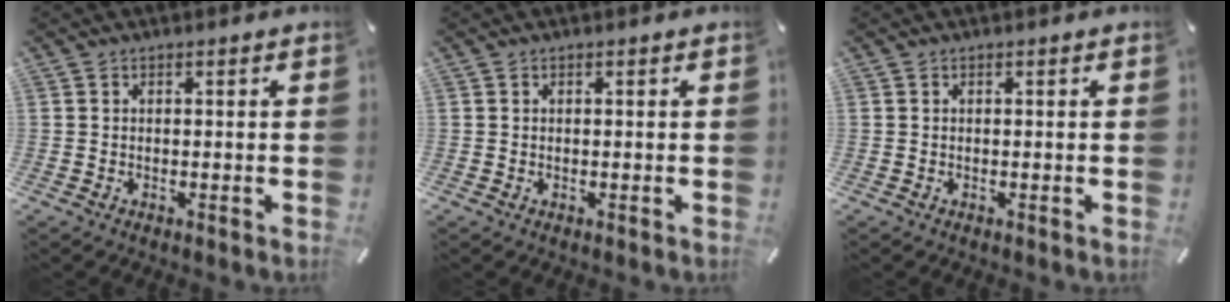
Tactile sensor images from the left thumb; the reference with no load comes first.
{"total": 0.0}
{"total": 0.0}